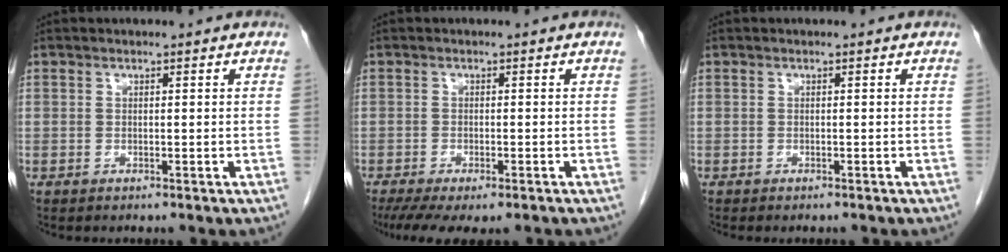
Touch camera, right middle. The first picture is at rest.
{"total": 9.2, "force": [-6.9, 2.6, 5.4], "torque": [-0.089, -0.014, -0.104]}
{"total": 1.4, "force": [-1.3, 0.3, 0.5], "torque": [-0.014, -0.005, -0.016]}